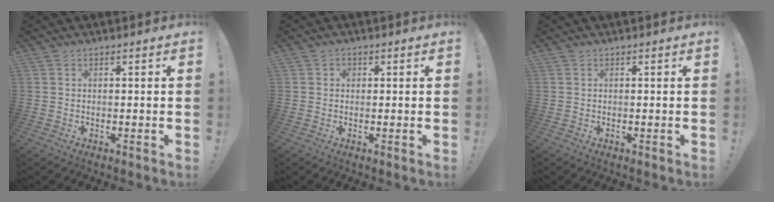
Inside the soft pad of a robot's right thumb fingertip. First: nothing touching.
{"total": 1.4, "force": [0.1, 1.2, 0.6], "torque": [-0.003, 0.001, 0.000]}
{"total": 0.0}